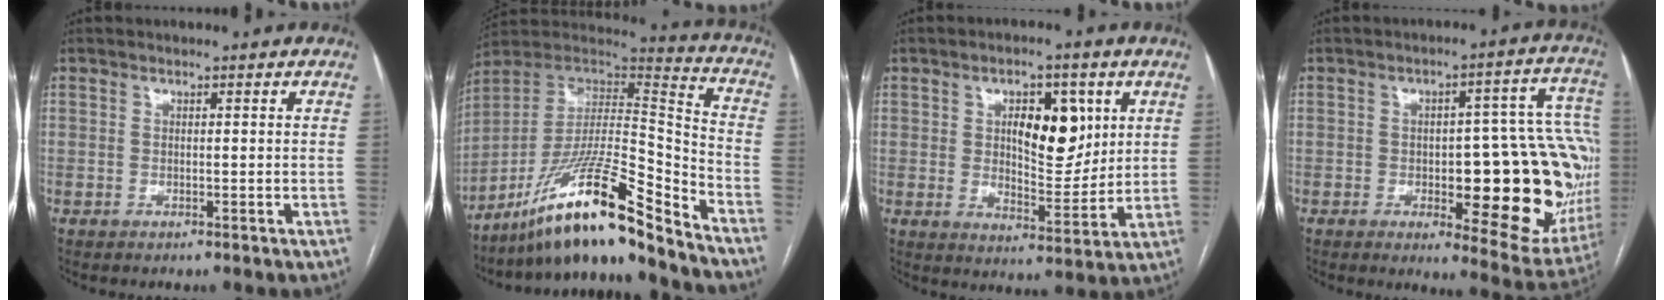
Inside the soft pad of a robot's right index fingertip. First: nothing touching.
{"total": 19.2, "force": [-14.7, 0.6, 12.4], "torque": [-0.232, 0.012, -0.264]}
{"total": 9.9, "force": [3.3, 4.5, 8.2], "torque": [-0.120, 0.004, 0.057]}
{"total": 23.5, "force": [-2.7, 7.8, 22.0], "torque": [-0.189, 0.035, -0.008]}